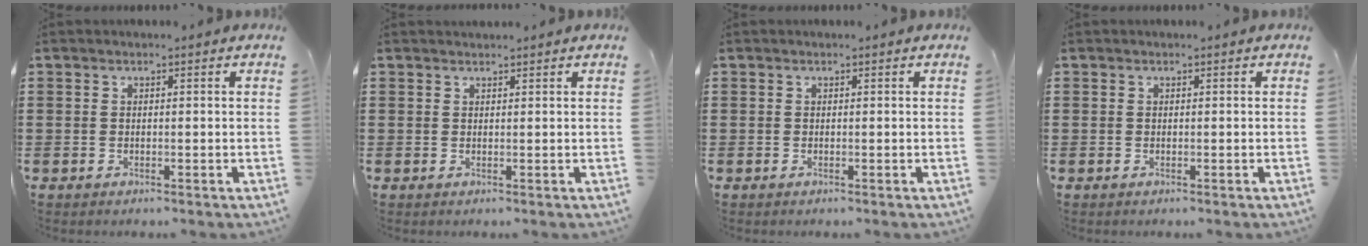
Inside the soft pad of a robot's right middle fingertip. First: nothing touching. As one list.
[{"total": 0.7, "force": [0.7, 0.1, -0.1], "torque": [-0.001, 0.000, 0.014]}, {"total": 0.0}, {"total": 0.0}]